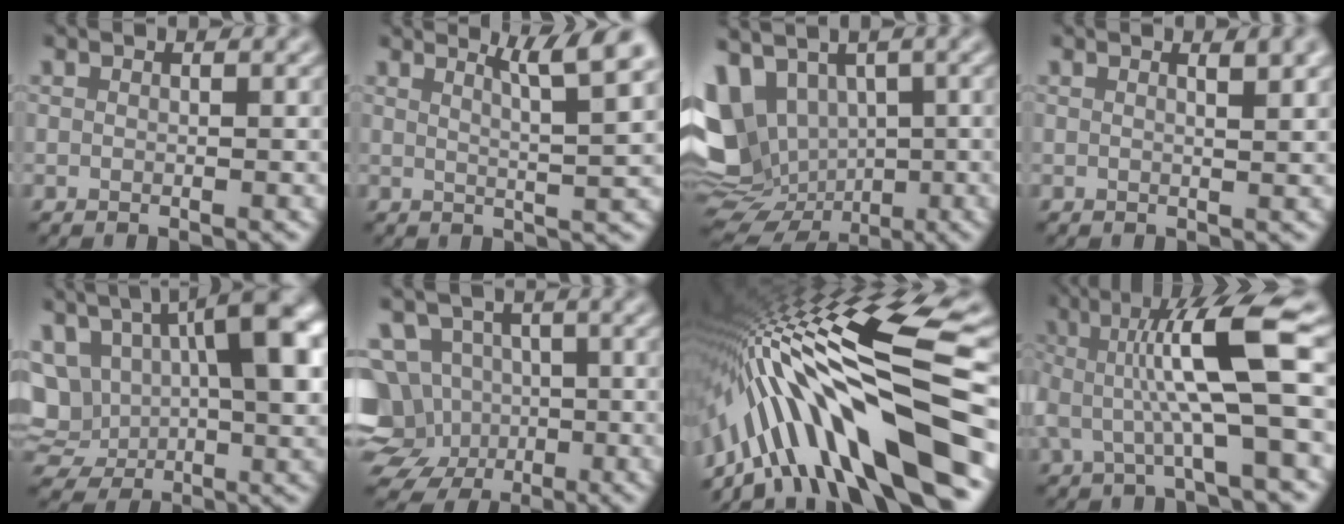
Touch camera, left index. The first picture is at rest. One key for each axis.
{"total": 4.9, "fx": 2.9, "fy": 0.7, "fz": 3.9, "tx": -0.053, "ty": 0.004, "tz": 0.048}
{"total": 10.5, "fx": 0.3, "fy": 8.0, "fz": 6.8, "tx": -0.145, "ty": -0.012, "tz": 0.025}
{"total": 2.6, "fx": 1.3, "fy": 0.9, "fz": 2.0, "tx": -0.015, "ty": 0.005, "tz": 0.015}
{"total": 15.5, "fx": 3.0, "fy": 9.0, "fz": 12.2, "tx": -0.211, "ty": 0.008, "tz": 0.059}
{"total": 11.6, "fx": -2.5, "fy": 10.3, "fz": 4.7, "tx": -0.102, "ty": 0.016, "tz": -0.062}
{"total": 15.2, "fx": -4.8, "fy": 3.3, "fz": 14.0, "tx": -0.245, "ty": 0.039, "tz": -0.072}
{"total": 8.2, "fx": 0.7, "fy": 1.5, "fz": 8.0, "tx": -0.136, "ty": 0.005, "tz": 0.011}